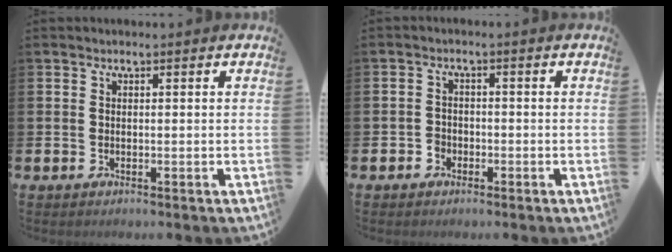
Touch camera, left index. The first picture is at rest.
{"total": 1.7, "force": [-1.1, 1.3, 0.1], "torque": [-0.012, 0.006, -0.023]}